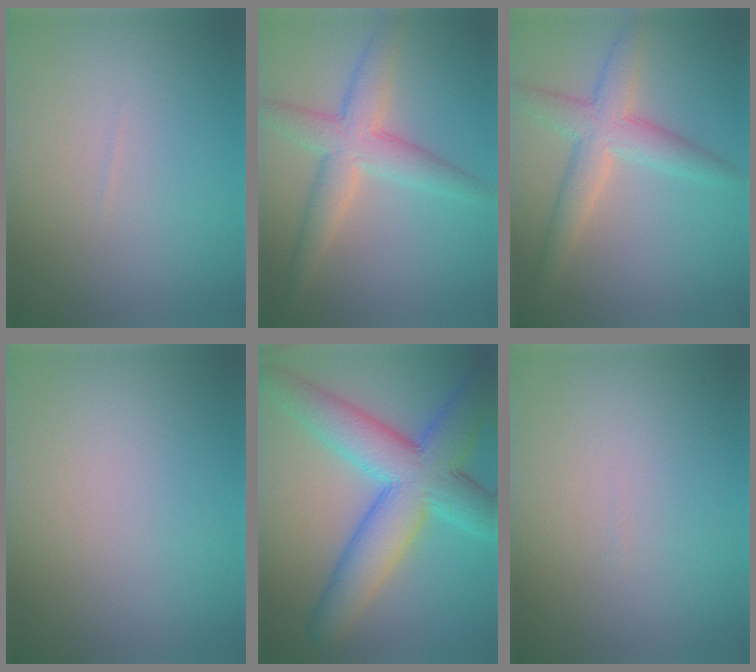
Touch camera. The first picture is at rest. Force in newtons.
{"total": 4.7, "press": 4.7, "slide": 0.1}
{"total": 4.3, "press": 4.3, "slide": 0.3}
{"total": 0.0}
{"total": 10.0, "press": 10.0, "slide": 0.2}
{"total": 0.0}